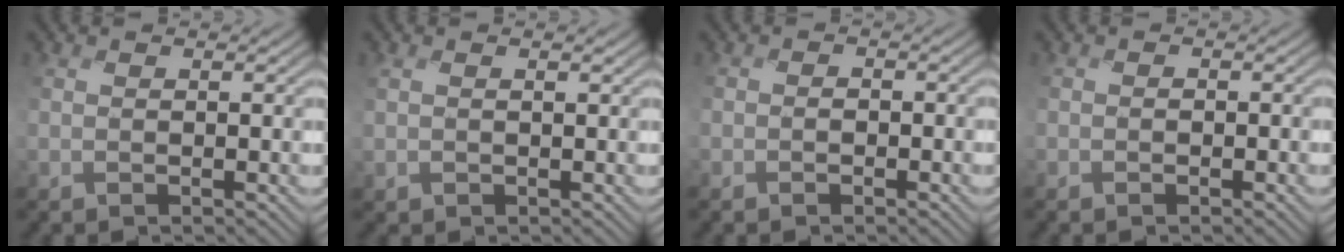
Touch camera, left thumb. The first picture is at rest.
{"total": 0.9, "force": [0.2, 0.6, 0.7], "torque": [-0.022, -0.001, 0.004]}
{"total": 1.6, "force": [-1.1, 1.1, 0.1], "torque": [0.004, -0.003, -0.025]}
{"total": 1.1, "force": [-0.7, 0.8, -0.1], "torque": [0.001, -0.005, -0.016]}